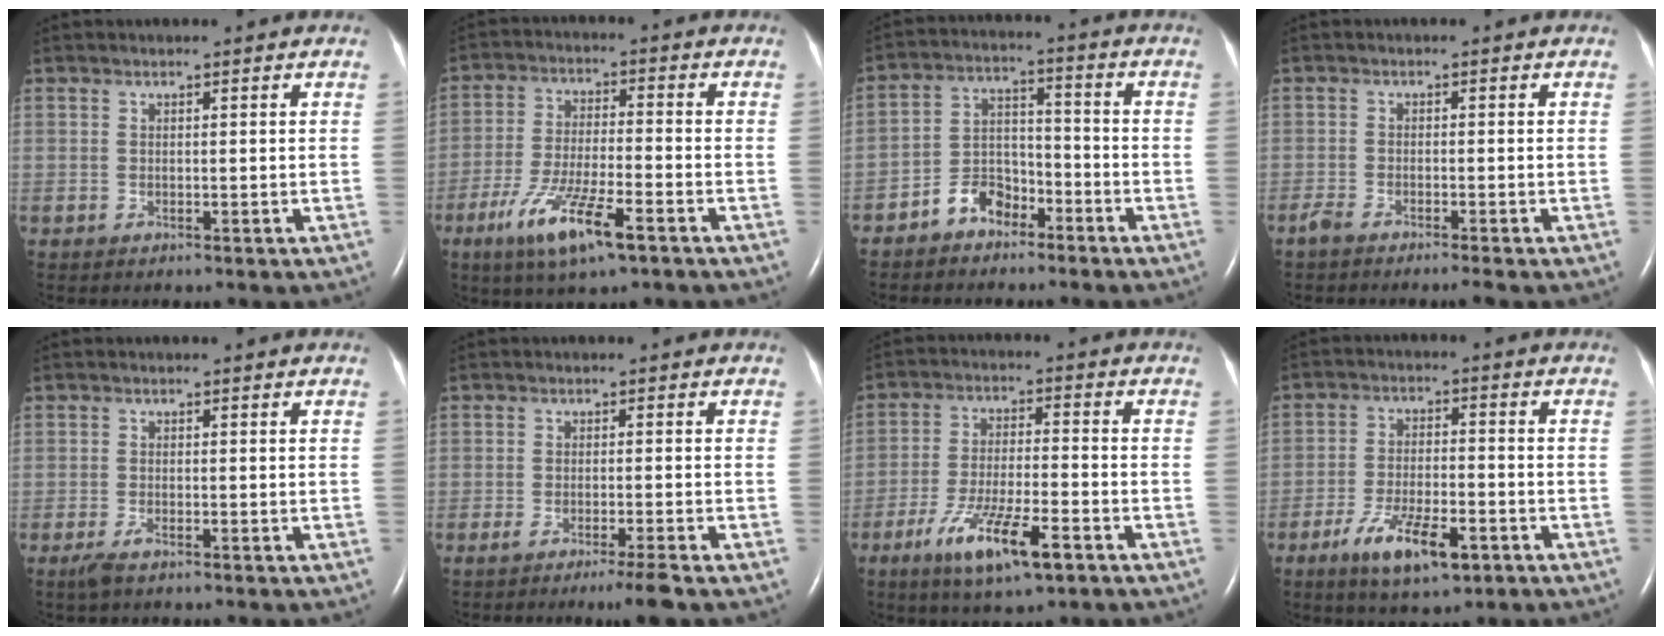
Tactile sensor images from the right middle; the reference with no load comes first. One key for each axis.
{"total": 11.0, "fx": -6.1, "fy": 1.8, "fz": 9.0, "tx": -0.180, "ty": -0.019, "tz": -0.107}
{"total": 6.4, "fx": -4.4, "fy": 3.8, "fz": 2.8, "tx": -0.056, "ty": 0.020, "tz": -0.081}
{"total": 3.1, "fx": -2.6, "fy": -0.1, "fz": 1.7, "tx": -0.034, "ty": -0.006, "tz": -0.048}
{"total": 1.9, "fx": -1.3, "fy": 0.3, "fz": 1.4, "tx": -0.039, "ty": -0.006, "tz": -0.027}
{"total": 3.6, "fx": -2.6, "fy": -0.9, "fz": 2.4, "tx": -0.043, "ty": -0.009, "tz": -0.047}
{"total": 10.9, "fx": -6.0, "fy": 2.1, "fz": 8.9, "tx": -0.172, "ty": -0.018, "tz": -0.103}
{"total": 9.4, "fx": -5.1, "fy": 2.9, "fz": 7.3, "tx": -0.140, "ty": -0.011, "tz": -0.084}